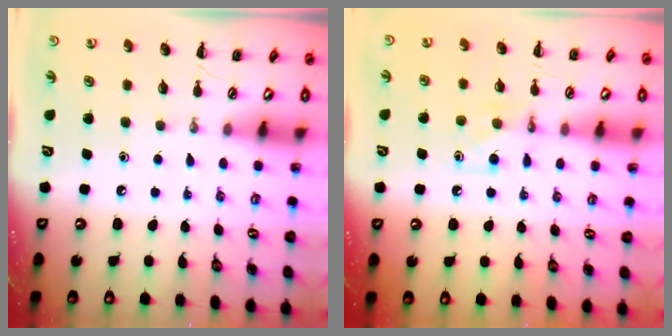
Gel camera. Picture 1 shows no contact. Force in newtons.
{"total": 5.1, "press": 4.9, "slide": 1.4}